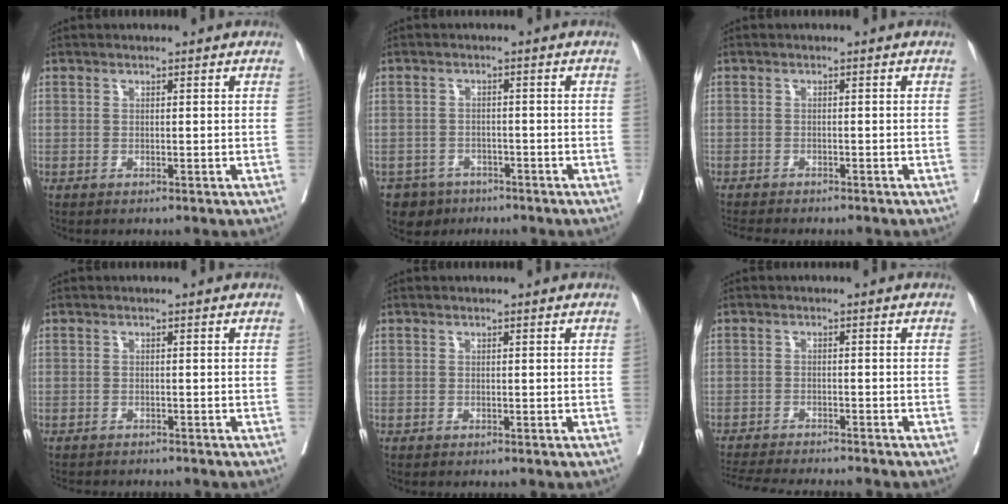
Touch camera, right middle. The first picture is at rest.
{"total": 4.6, "force": [-3.4, 3.1, 0.1], "torque": [0.000, 0.004, -0.053]}
{"total": 6.5, "force": [-5.8, 1.2, 2.8], "torque": [-0.044, -0.008, -0.082]}
{"total": 5.7, "force": [-5.2, 1.4, 1.7], "torque": [-0.017, -0.004, -0.072]}
{"total": 0.0}
{"total": 12.3, "force": [-11.4, 0.7, 4.7], "torque": [-0.073, -0.019, -0.164]}